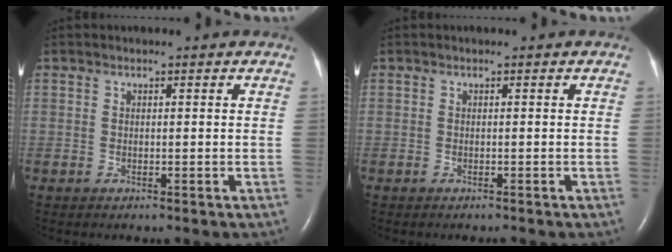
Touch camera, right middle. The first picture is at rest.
{"total": 0.0}